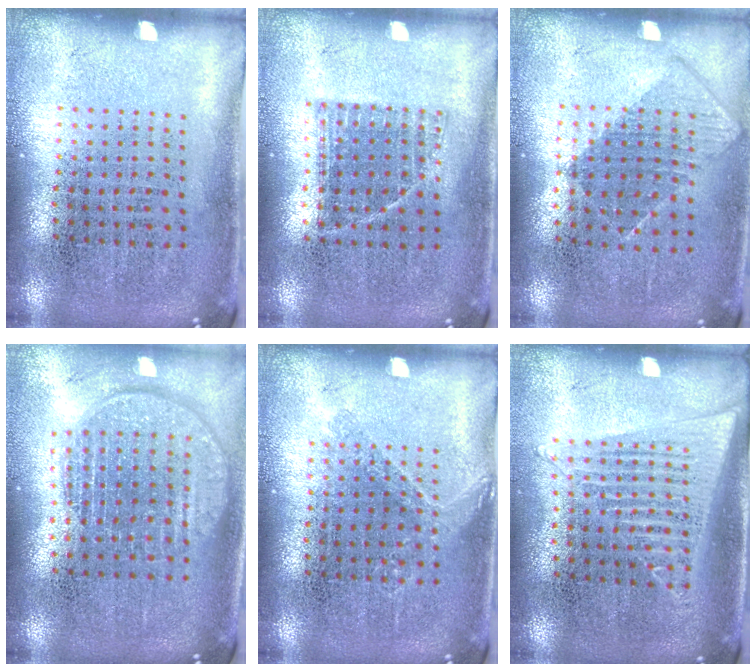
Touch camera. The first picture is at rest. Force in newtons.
{"total": 0.8, "press": 0.7, "slide": 0.3}
{"total": 0.8, "press": 0.6, "slide": 0.4}
{"total": 1.9, "press": 1.6, "slide": 1.0}
{"total": 1.1, "press": 1.1, "slide": 0.3}
{"total": 1.4, "press": 1.3, "slide": 0.5}